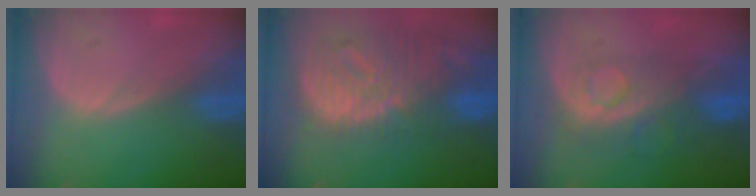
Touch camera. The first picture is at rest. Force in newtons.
{"total": 12.6, "press": 10.8, "slide": 6.4}
{"total": 7.9, "press": 7.4, "slide": 2.7}